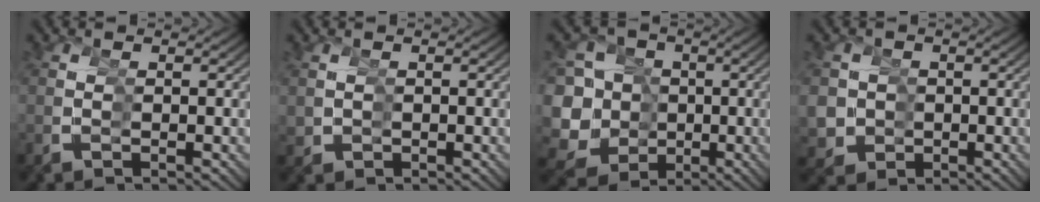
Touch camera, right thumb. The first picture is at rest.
{"total": 1.2, "force": [0.3, 1.2, 0.4], "torque": [-0.012, -0.007, 0.016]}
{"total": 15.8, "force": [-0.1, 14.2, 6.9], "torque": [-0.156, -0.034, -0.001]}
{"total": 6.4, "force": [-0.1, 6.1, 2.1], "torque": [-0.067, -0.031, 0.018]}